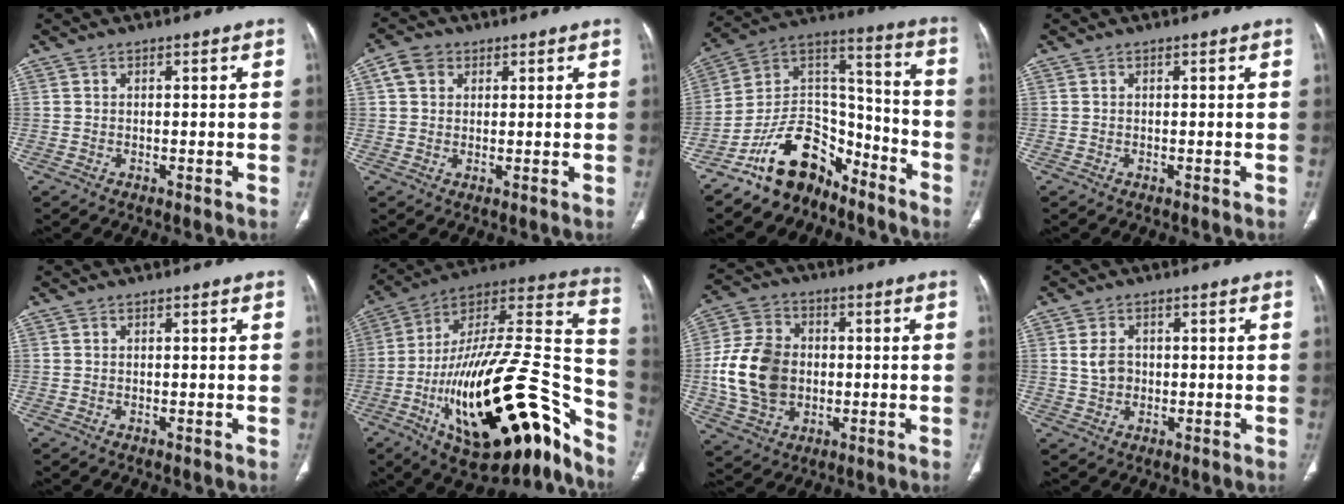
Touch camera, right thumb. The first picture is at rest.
{"total": 4.4, "force": [1.7, 3.5, 2.0], "torque": [-0.025, 0.003, 0.032]}
{"total": 15.7, "force": [-11.4, 8.7, 6.3], "torque": [-0.069, 0.122, -0.206]}
{"total": 0.0}
{"total": 0.0}
{"total": 34.3, "force": [-17.3, 12.5, 26.9], "torque": [-0.369, 0.096, -0.273]}
{"total": 14.8, "force": [-0.8, 11.3, 9.4], "torque": [-0.167, 0.014, -0.010]}
{"total": 3.9, "force": [0.4, 3.1, 2.4], "torque": [-0.034, 0.005, 0.010]}